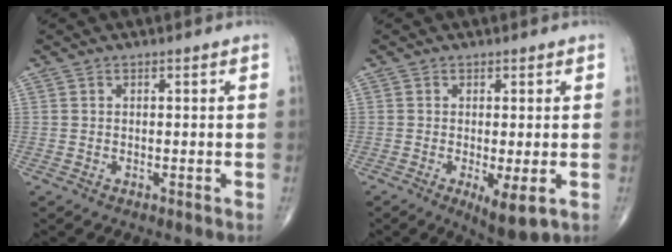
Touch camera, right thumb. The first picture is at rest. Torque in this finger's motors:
{"motor_torque": [-0.41, 0.10, -0.04, -0.08, 0.00]}